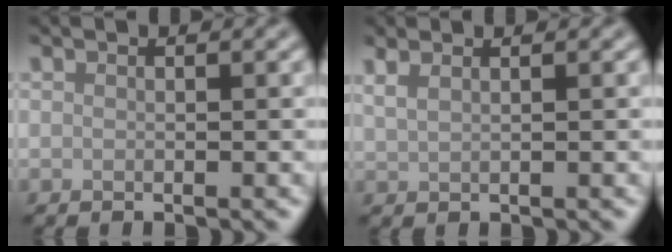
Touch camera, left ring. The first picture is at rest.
{"total": 2.2, "force": [1.6, 0.9, 1.3], "torque": [-0.021, 0.001, 0.019]}